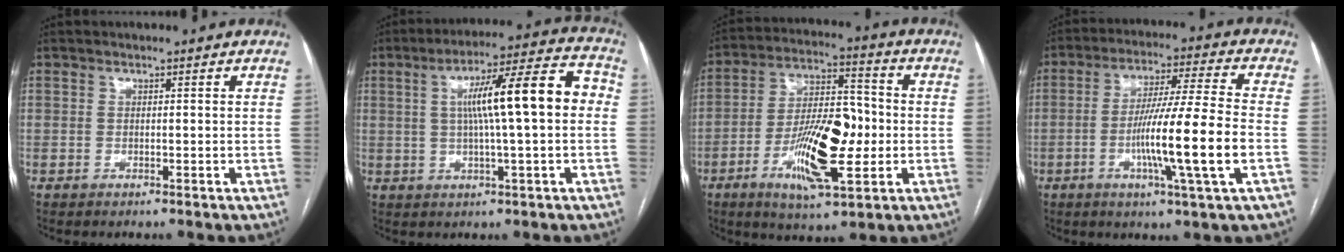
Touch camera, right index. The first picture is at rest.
{"total": 13.5, "force": [1.0, 0.8, 13.5], "torque": [-0.208, 0.029, 0.013]}
{"total": 14.7, "force": [-3.7, 4.4, 13.6], "torque": [-0.247, 0.007, -0.060]}
{"total": 14.3, "force": [-3.4, -1.2, 13.9], "torque": [-0.248, -0.009, -0.067]}